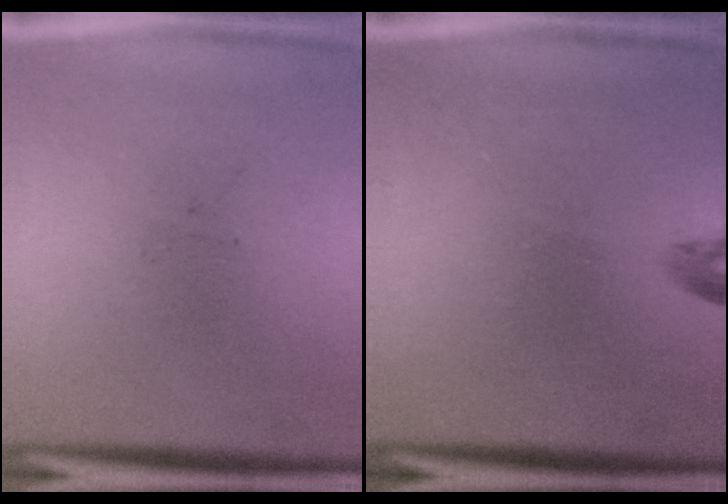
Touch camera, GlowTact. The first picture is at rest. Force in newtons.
{"total": 0.9}